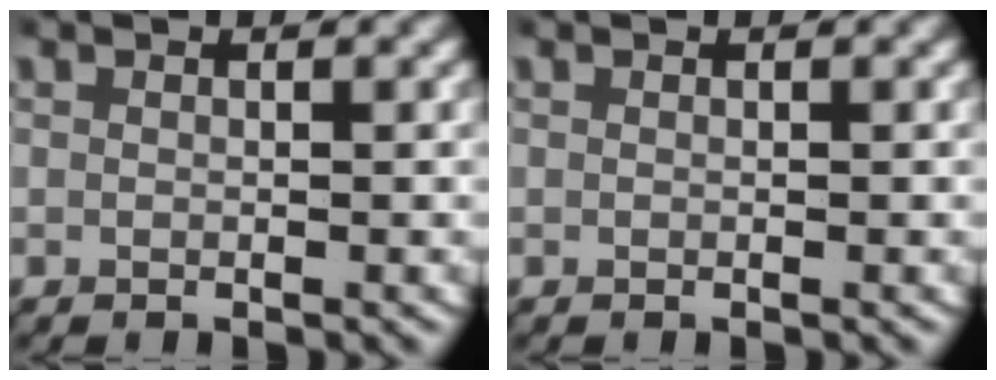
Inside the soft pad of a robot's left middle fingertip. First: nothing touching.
{"total": 0.0}